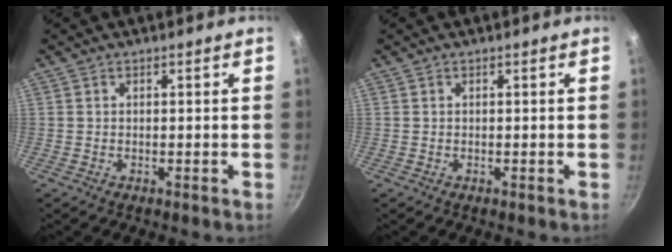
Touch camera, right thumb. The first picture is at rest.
{"total": 0.0}